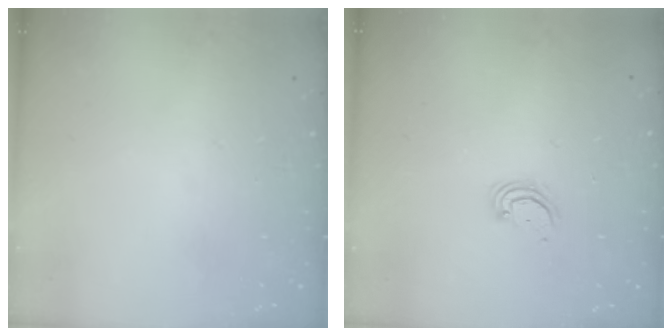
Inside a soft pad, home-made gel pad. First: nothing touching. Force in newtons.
{"total": 2.9, "press": 2.9, "slide": 0.2}